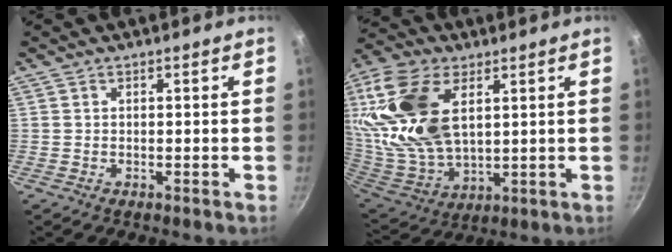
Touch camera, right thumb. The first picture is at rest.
{"total": 22.1, "force": [7.1, 12.6, 16.8], "torque": [-0.333, -0.033, 0.140]}